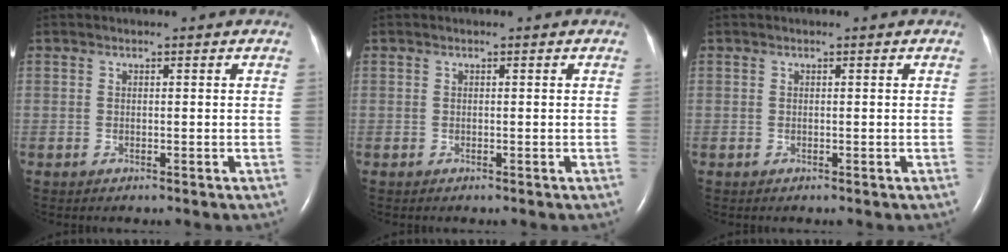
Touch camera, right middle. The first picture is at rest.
{"total": 0.0}
{"total": 0.0}